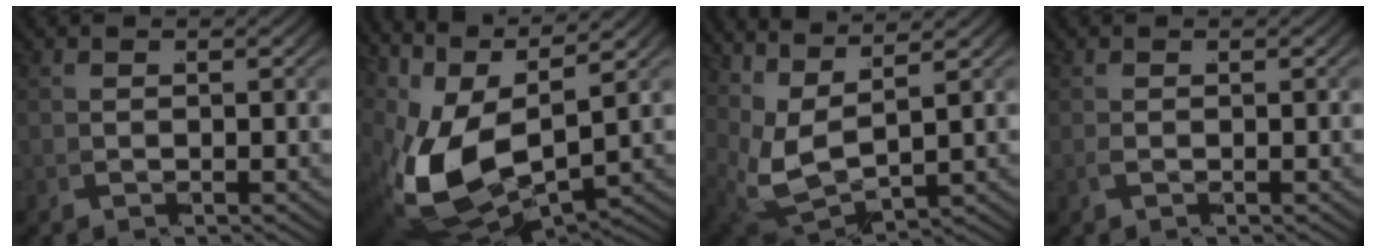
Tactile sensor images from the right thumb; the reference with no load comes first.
{"total": 12.1, "force": [0.5, 7.5, 9.4], "torque": [-0.227, -0.059, 0.040]}
{"total": 7.6, "force": [1.9, 4.8, 5.6], "torque": [-0.143, -0.050, 0.062]}
{"total": 0.0}